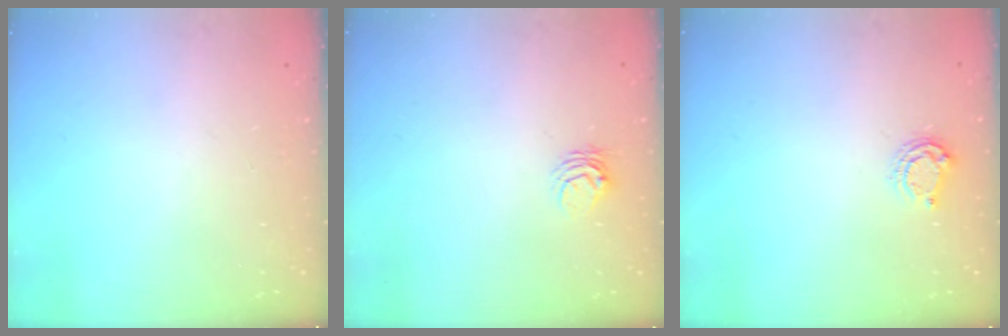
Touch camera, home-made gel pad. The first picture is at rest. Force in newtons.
{"total": 3.9, "press": 3.9, "slide": 0.5}
{"total": 5.8, "press": 5.7, "slide": 0.7}